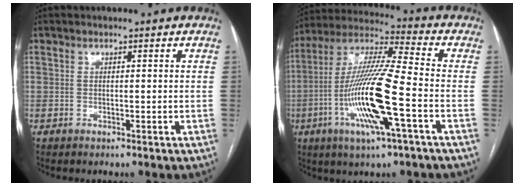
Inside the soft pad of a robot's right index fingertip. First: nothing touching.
{"total": 16.8, "force": [-5.0, 0.8, 16.0], "torque": [-0.323, -0.009, -0.096]}